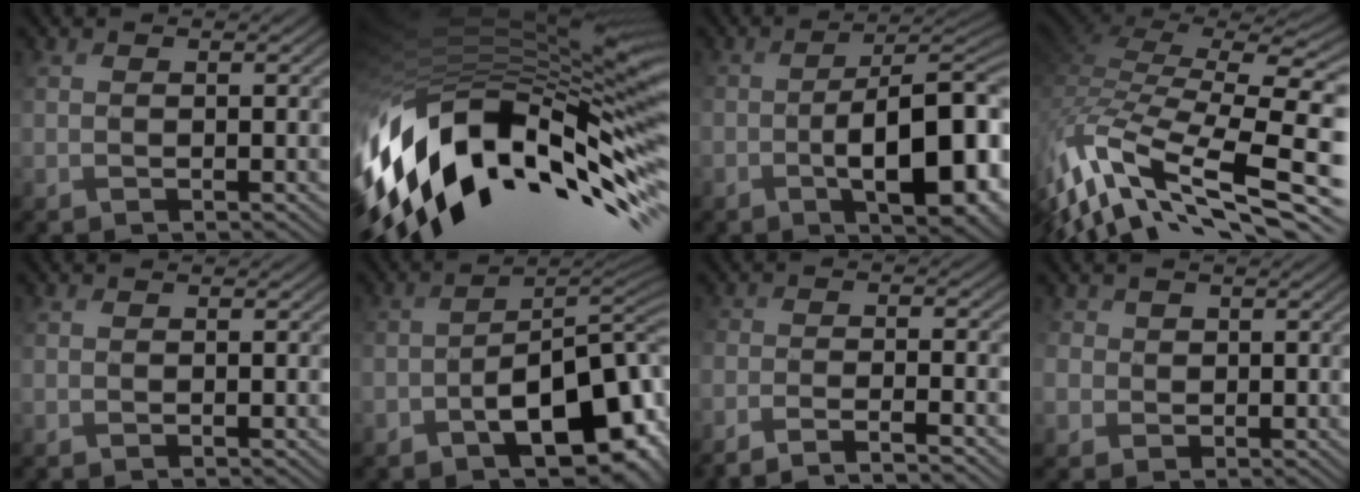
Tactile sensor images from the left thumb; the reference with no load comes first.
{"total": 17.0, "force": [-6.0, 7.4, 14.0], "torque": [-0.299, -0.016, -0.098]}
{"total": 13.2, "force": [-4.1, 5.4, 11.4], "torque": [-0.158, -0.010, -0.045]}
{"total": 13.0, "force": [-3.9, 5.0, 11.4], "torque": [-0.285, 0.010, -0.066]}
{"total": 0.0}
{"total": 10.8, "force": [-5.3, 5.3, 7.8], "torque": [-0.101, -0.012, -0.076]}
{"total": 5.8, "force": [-5.3, 0.3, 2.3], "torque": [-0.031, 0.013, -0.086]}
{"total": 2.3, "force": [0.4, 1.6, -1.7], "torque": [0.021, 0.000, 0.017]}